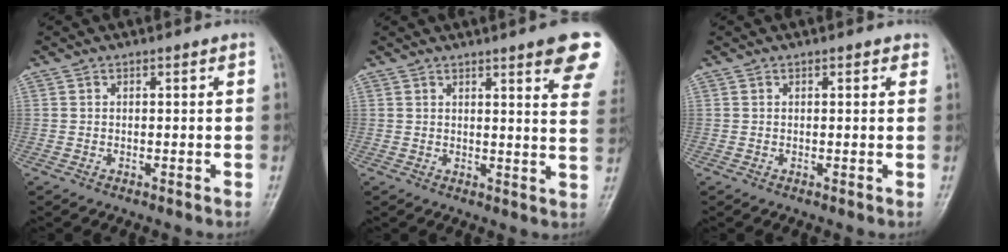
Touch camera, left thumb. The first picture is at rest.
{"total": 12.3, "force": [7.6, 2.0, 9.5], "torque": [-0.089, -0.029, 0.079]}
{"total": 1.0, "force": [0.6, 0.6, 0.6], "torque": [-0.001, -0.001, 0.003]}